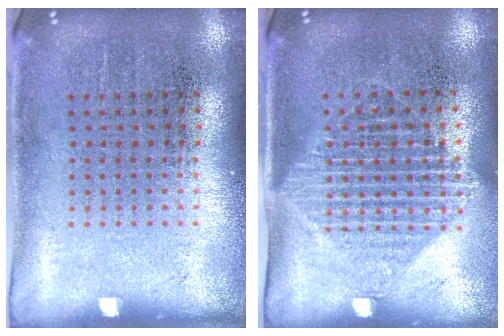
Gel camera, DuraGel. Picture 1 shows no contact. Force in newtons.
{"total": 1.5, "press": 1.2, "slide": 0.9}